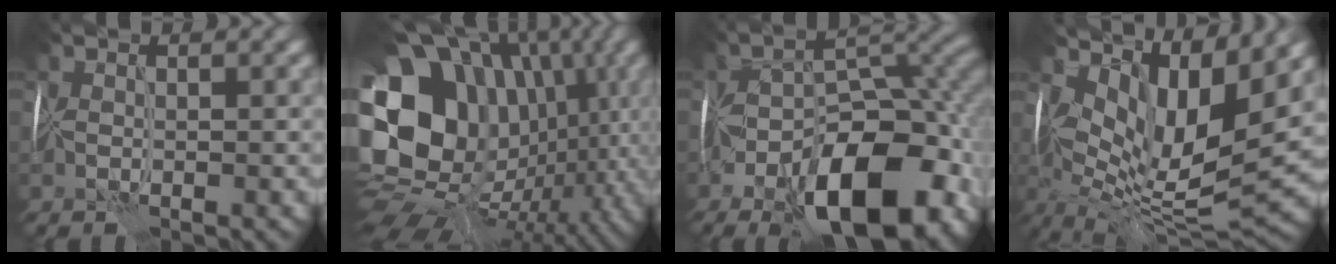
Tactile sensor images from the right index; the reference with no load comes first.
{"total": 19.3, "force": [2.4, 16.2, 10.4], "torque": [-0.184, -0.001, 0.049]}
{"total": 13.0, "force": [-6.7, 6.3, 9.2], "torque": [-0.124, -0.006, -0.112]}
{"total": 11.5, "force": [3.5, 4.7, 10.0], "torque": [-0.172, -0.007, 0.071]}